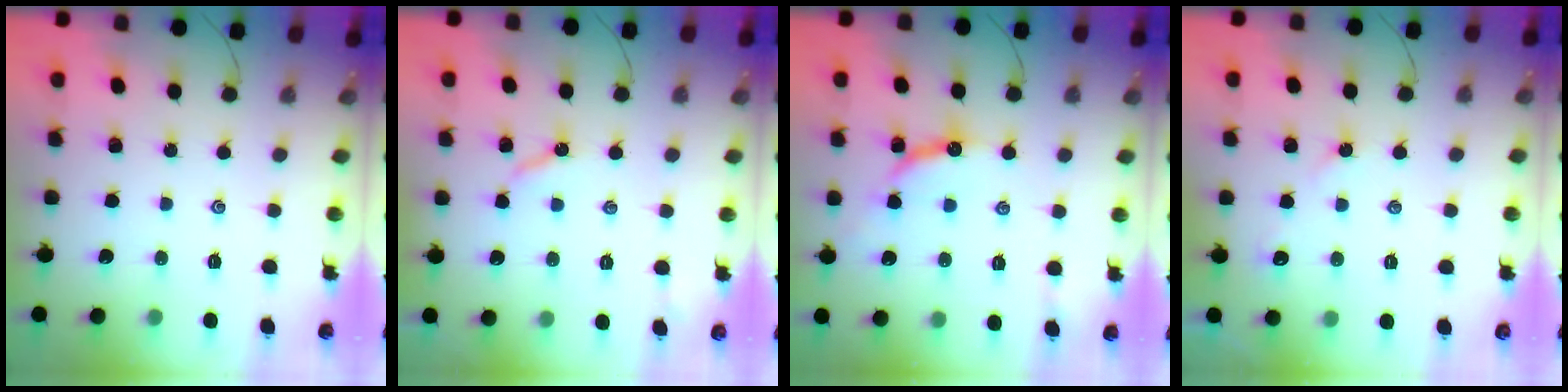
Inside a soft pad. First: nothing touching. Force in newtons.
{"total": 4.4, "press": 4.3, "slide": 0.5}
{"total": 9.8, "press": 9.8, "slide": 0.4}
{"total": 3.0, "press": 2.9, "slide": 0.4}